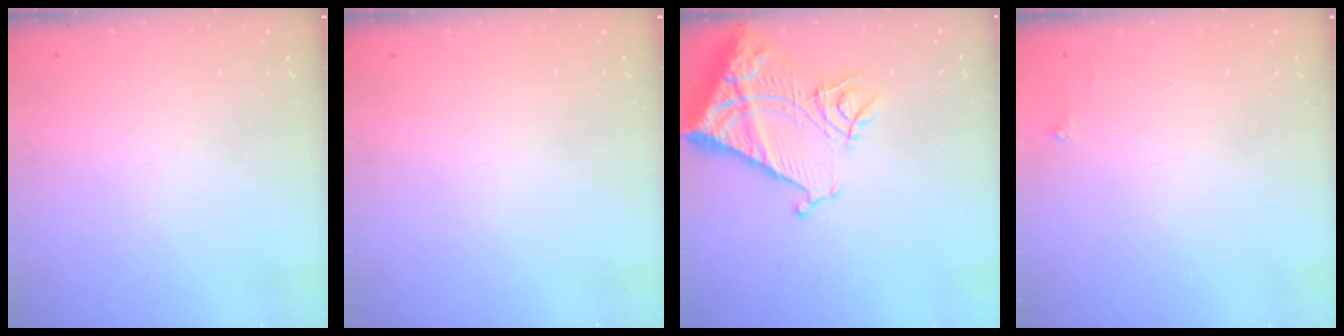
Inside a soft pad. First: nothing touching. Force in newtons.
{"total": 0.0}
{"total": 18.4, "press": 18.3, "slide": 2.2}
{"total": 2.5, "press": 2.5, "slide": 0.4}